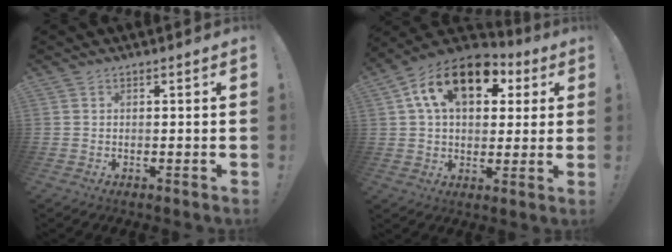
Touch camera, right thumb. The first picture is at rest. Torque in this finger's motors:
{"motor_torque": [2.17, 2.84, 0.65, -0.22, 0.17]}